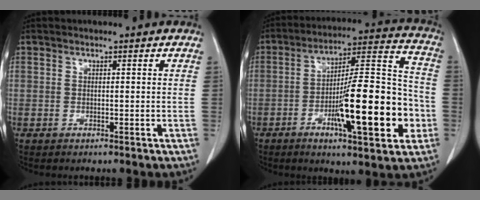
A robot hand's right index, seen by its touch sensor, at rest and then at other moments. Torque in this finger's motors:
{"motor_torque": [2.09, -0.05, 1.05, 0.21]}